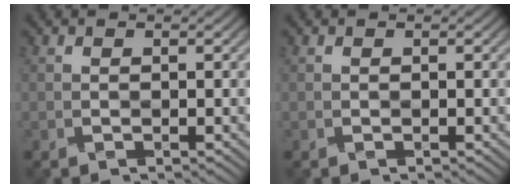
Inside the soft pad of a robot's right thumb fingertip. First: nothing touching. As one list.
[{"total": 0.0}]